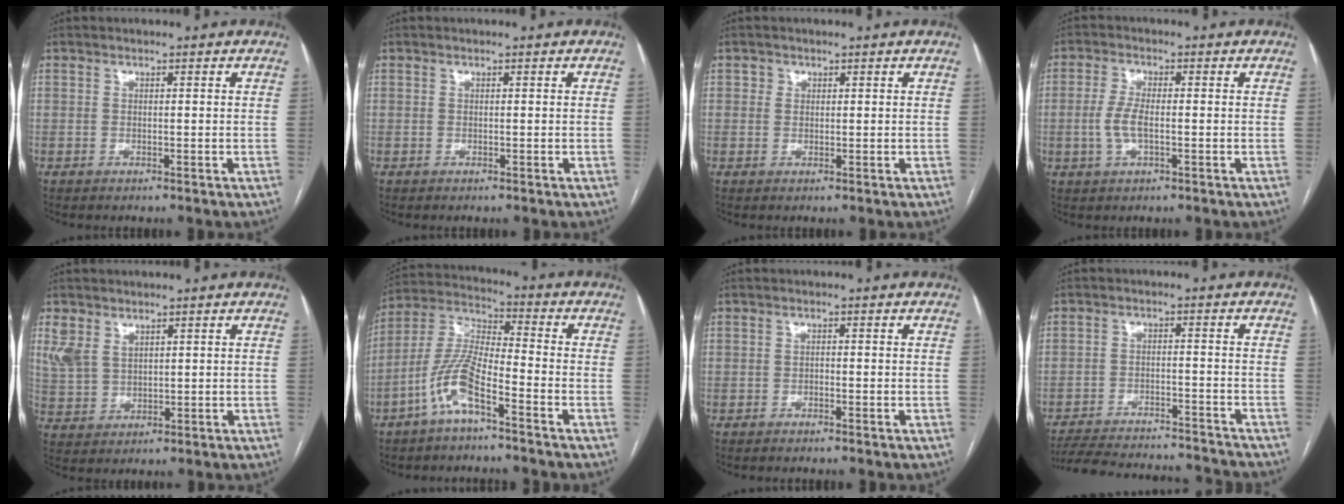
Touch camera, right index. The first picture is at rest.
{"total": 0.0}
{"total": 1.1, "force": [0.4, 1.0, 0.0], "torque": [0.011, 0.001, 0.002]}
{"total": 4.0, "force": [-0.5, 1.3, 3.7], "torque": [-0.090, -0.001, -0.011]}
{"total": 5.4, "force": [3.5, 3.5, 2.3], "torque": [-0.065, 0.012, 0.082]}
{"total": 9.1, "force": [-5.0, 1.6, 7.5], "torque": [-0.176, 0.008, -0.105]}
{"total": 1.1, "force": [-1.0, 0.0, 0.4], "torque": [-0.005, -0.001, -0.016]}
{"total": 19.8, "force": [-18.6, 3.2, 6.1], "torque": [-0.130, -0.013, -0.256]}